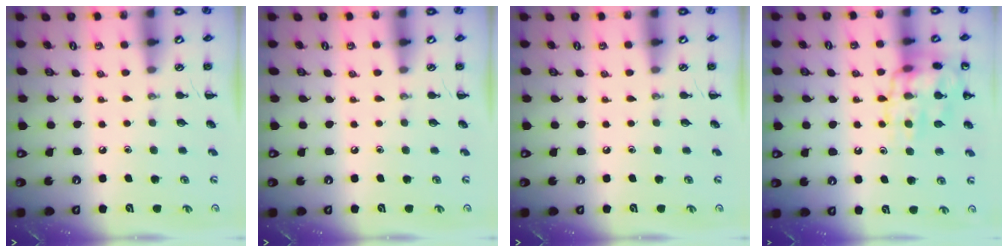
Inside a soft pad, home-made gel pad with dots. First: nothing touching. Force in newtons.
{"total": 0.0}
{"total": 0.0}
{"total": 14.6, "press": 14.5, "slide": 1.3}